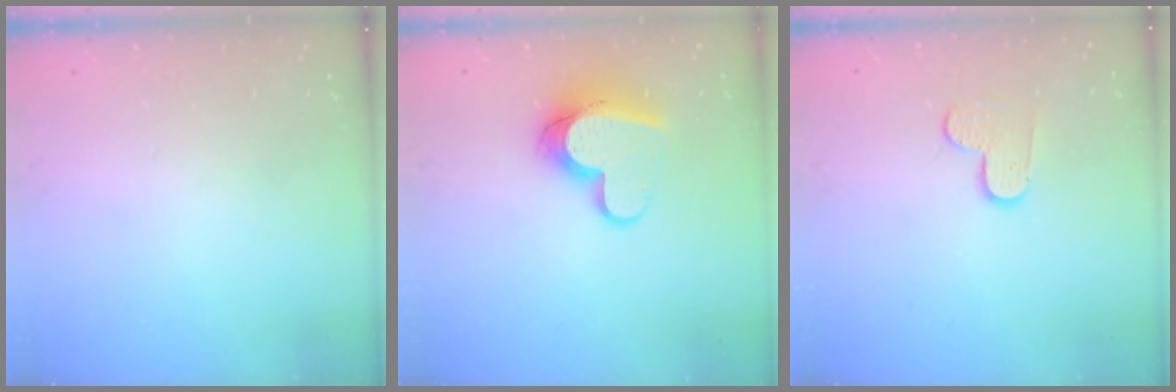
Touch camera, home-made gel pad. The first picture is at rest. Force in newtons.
{"total": 12.7, "press": 12.7, "slide": 1.4}
{"total": 4.2, "press": 4.2, "slide": 0.4}